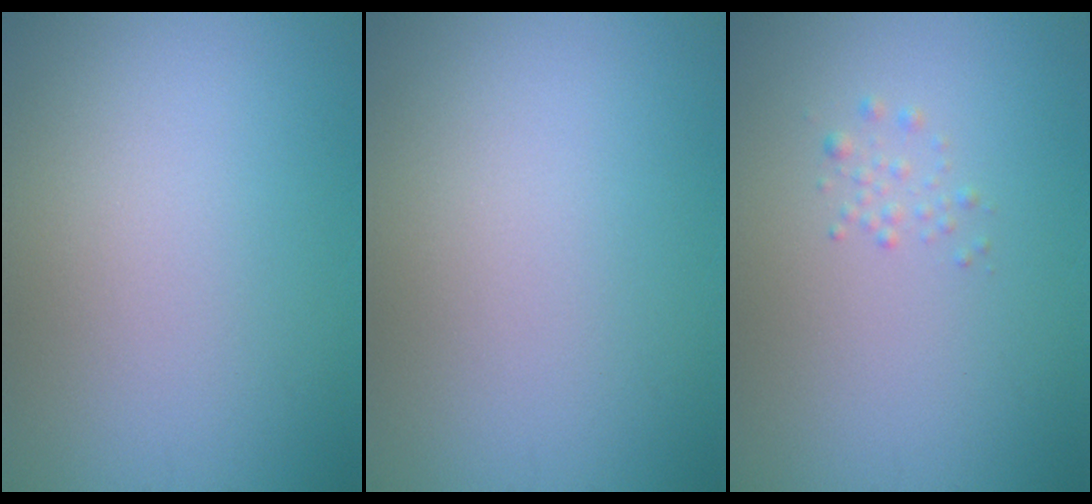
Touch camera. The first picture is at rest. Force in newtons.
{"total": 0.0}
{"total": 0.8, "press": 0.8, "slide": 0.0}